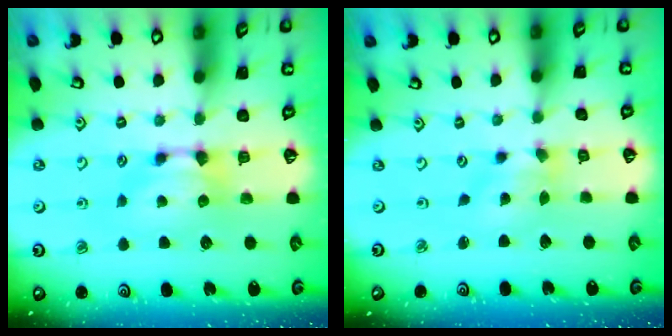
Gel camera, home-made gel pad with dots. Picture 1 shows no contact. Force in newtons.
{"total": 1.2, "press": 0.3, "slide": 1.2}